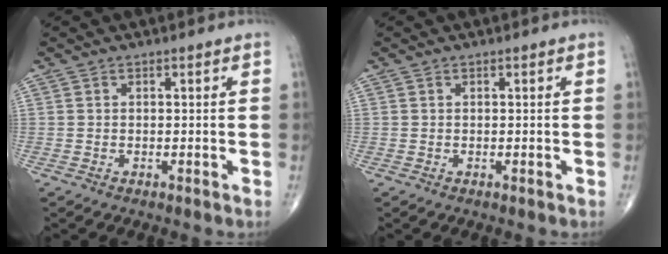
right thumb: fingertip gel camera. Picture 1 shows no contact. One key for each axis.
{"total": 0.0}